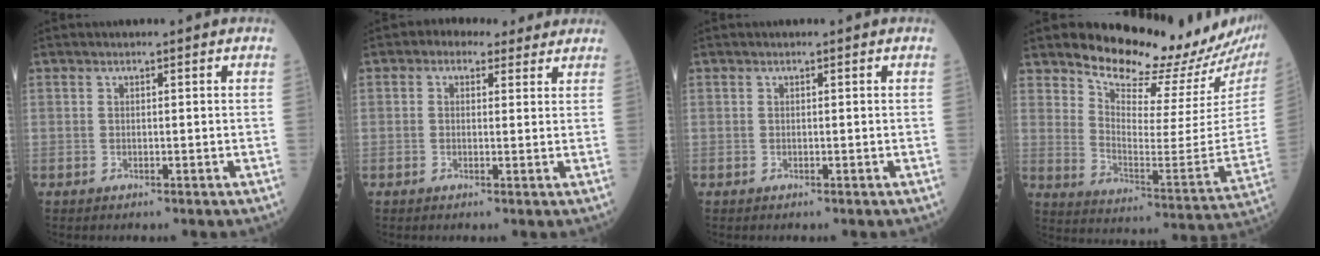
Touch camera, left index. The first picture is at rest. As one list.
[{"total": 4.5, "force": [3.1, 2.9, 1.6], "torque": [-0.021, 0.027, 0.043]}, {"total": 0.0}, {"total": 17.5, "force": [16.3, 3.2, 5.4], "torque": [-0.084, -0.091, 0.218]}]